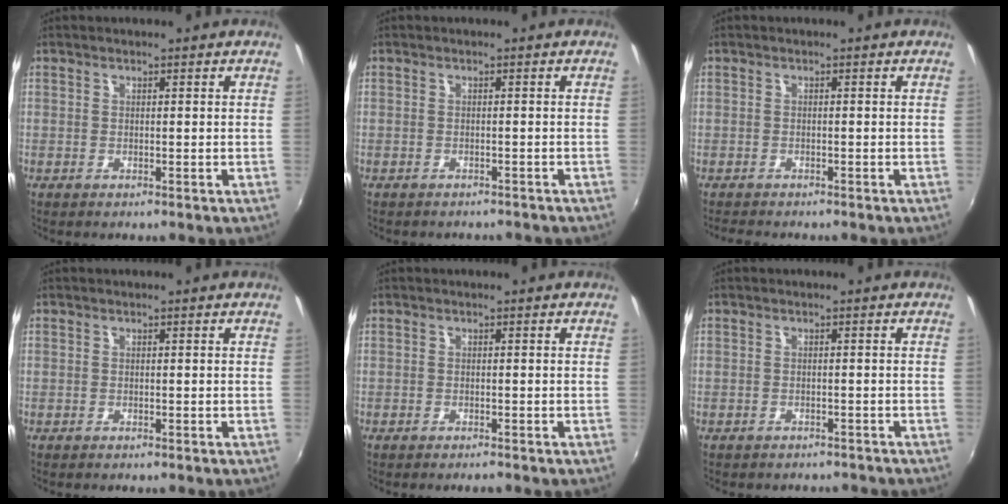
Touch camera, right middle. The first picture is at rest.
{"total": 3.3, "force": [-3.0, 1.1, 0.9], "torque": [-0.021, -0.012, -0.038]}
{"total": 4.3, "force": [-4.1, 0.7, 0.9], "torque": [-0.033, -0.012, -0.071]}
{"total": 0.0}
{"total": 1.2, "force": [-1.1, 0.3, 0.4], "torque": [-0.012, -0.005, -0.020]}
{"total": 4.5, "force": [-4.1, 1.6, 1.3], "torque": [-0.030, -0.014, -0.052]}